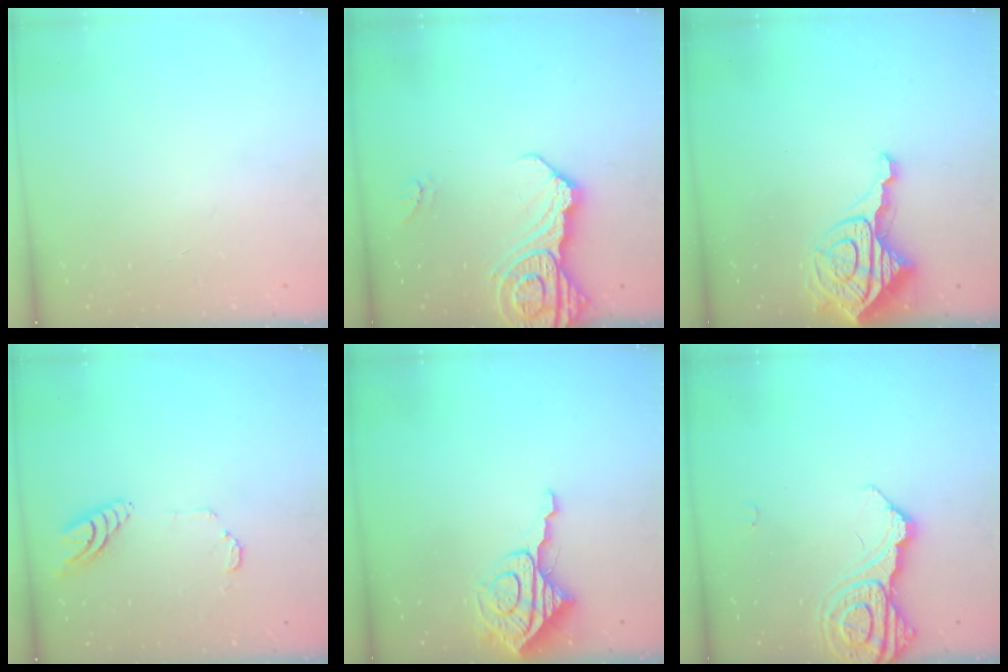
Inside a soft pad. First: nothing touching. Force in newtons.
{"total": 13.9, "press": 13.9, "slide": 1.5}
{"total": 11.8, "press": 11.7, "slide": 1.2}
{"total": 9.6, "press": 9.6, "slide": 1.2}
{"total": 10.3, "press": 10.2, "slide": 1.1}
{"total": 13.0, "press": 13.0, "slide": 1.5}